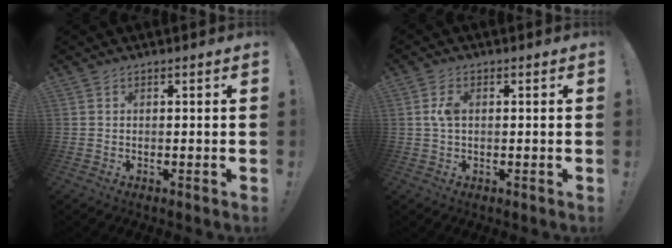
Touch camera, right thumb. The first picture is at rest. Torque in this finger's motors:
{"motor_torque": [-0.16, 0.02, 0.69, -0.15, -0.09]}